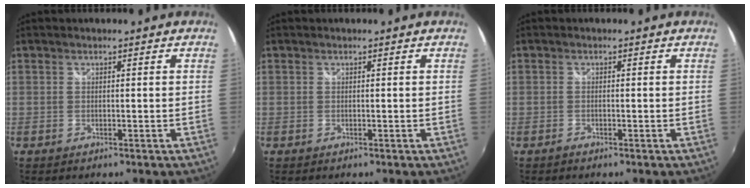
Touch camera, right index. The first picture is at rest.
{"total": 0.0}
{"total": 0.6, "force": [-0.5, 0.2, 0.2], "torque": [-0.002, -0.001, -0.012]}